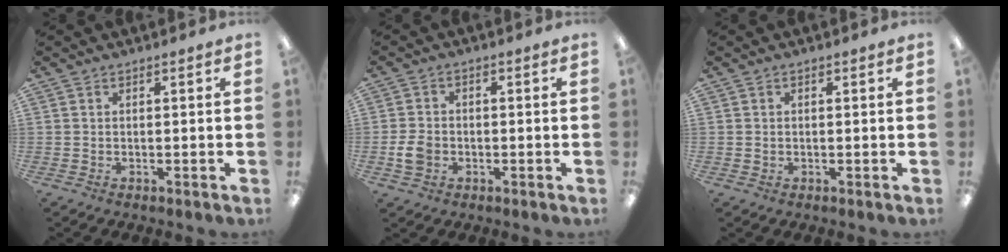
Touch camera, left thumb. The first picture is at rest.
{"total": 4.8, "force": [-1.3, 3.8, 2.7], "torque": [-0.057, 0.005, -0.024]}
{"total": 0.6, "force": [0.1, 0.6, 0.2], "torque": [-0.003, 0.005, 0.001]}